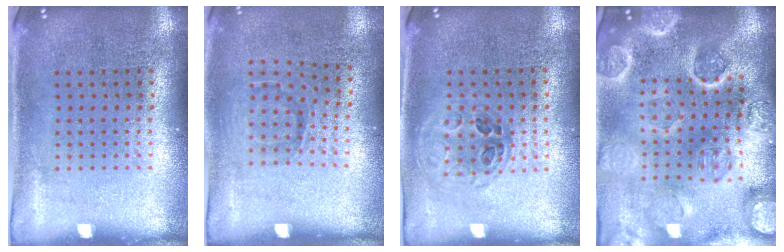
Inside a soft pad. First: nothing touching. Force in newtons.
{"total": 0.9, "press": 0.6, "slide": 0.7}
{"total": 1.0, "press": 0.9, "slide": 0.3}
{"total": 4.9, "press": 4.3, "slide": 2.3}